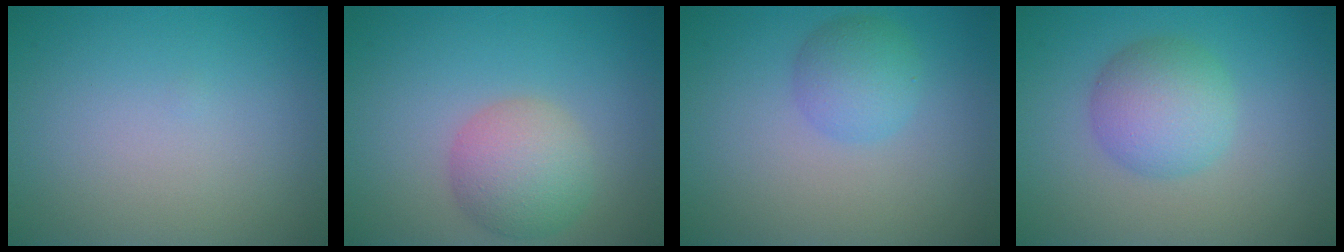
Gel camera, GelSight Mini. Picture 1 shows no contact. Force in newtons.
{"total": 4.4, "press": 4.3, "slide": 0.2}
{"total": 2.8, "press": 2.8, "slide": 0.1}
{"total": 4.3, "press": 4.3, "slide": 0.0}